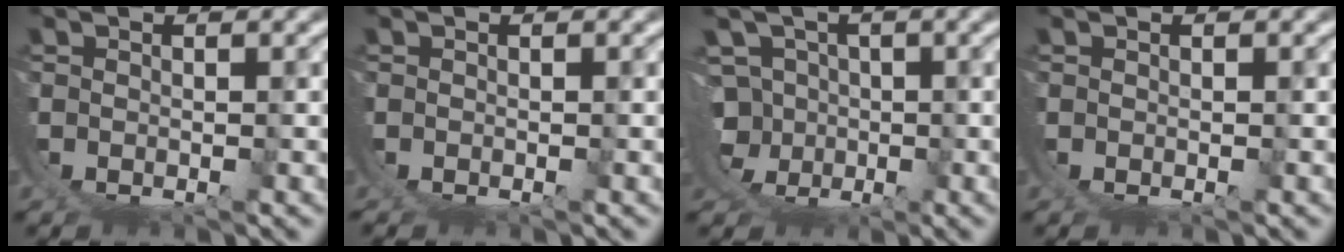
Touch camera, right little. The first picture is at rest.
{"total": 0.5, "force": [-0.5, 0.2, -0.1], "torque": [0.000, -0.002, -0.007]}
{"total": 10.6, "force": [-1.9, 9.6, 4.1], "torque": [-0.111, -0.054, -0.029]}
{"total": 0.0}